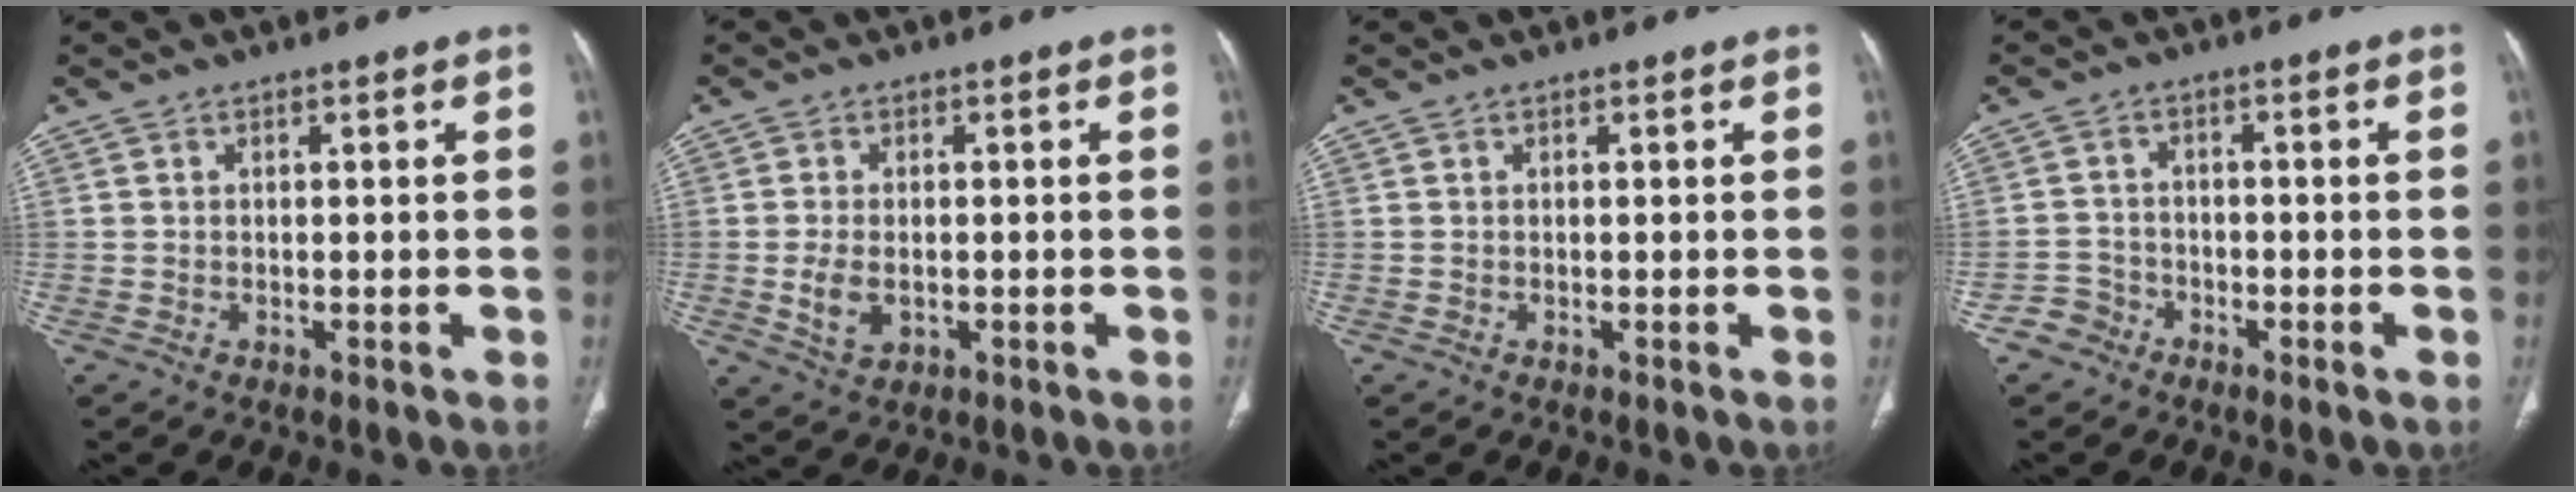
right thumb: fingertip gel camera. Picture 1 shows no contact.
{"total": 4.8, "force": [-0.7, 3.0, 3.6], "torque": [-0.072, -0.004, -0.007]}
{"total": 0.0}
{"total": 3.3, "force": [-2.2, 2.5, -0.1], "torque": [0.016, 0.020, -0.045]}